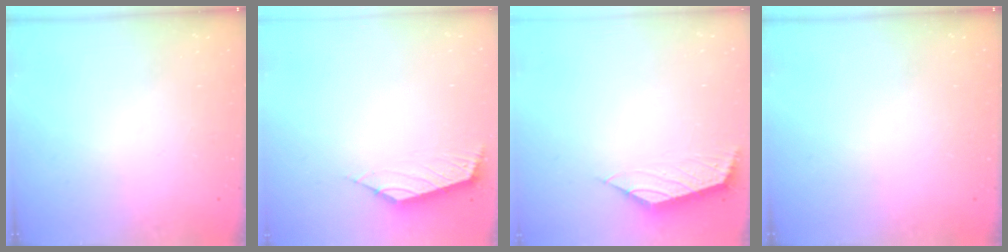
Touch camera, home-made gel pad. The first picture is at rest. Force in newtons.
{"total": 2.6, "press": 2.6, "slide": 0.7}
{"total": 1.8, "press": 1.7, "slide": 0.4}
{"total": 0.0}